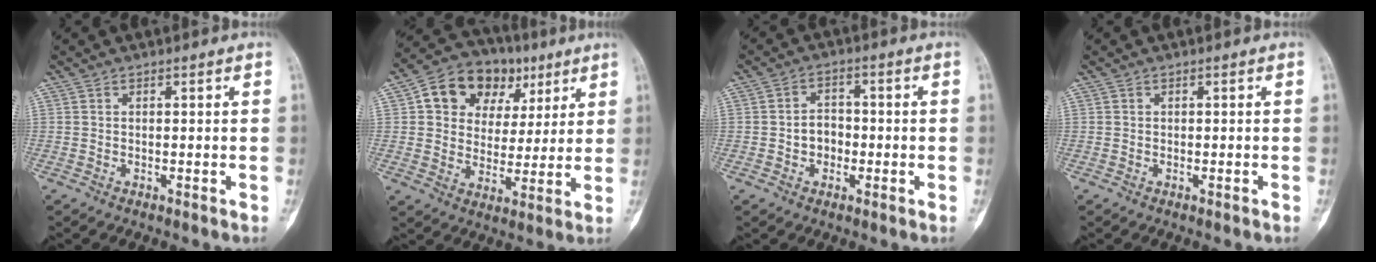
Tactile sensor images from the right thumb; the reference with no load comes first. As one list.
[{"total": 15.6, "force": [6.3, 12.0, 7.7], "torque": [-0.075, 0.009, 0.103]}, {"total": 4.6, "force": [-1.0, 3.8, 2.4], "torque": [-0.018, 0.016, -0.021]}, {"total": 0.0}]